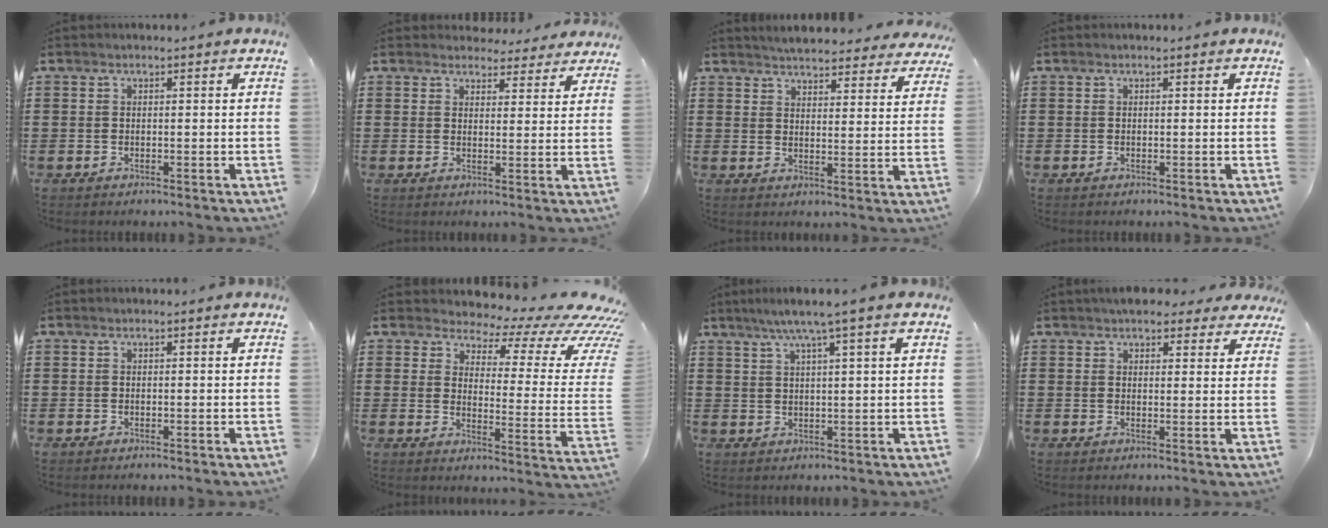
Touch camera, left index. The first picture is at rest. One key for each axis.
{"total": 3.6, "fx": 3.4, "fy": 1.0, "fz": 0.7, "tx": -0.016, "ty": -0.015, "tz": 0.063}
{"total": 4.4, "fx": 4.4, "fy": 0.0, "fz": 0.7, "tx": -0.025, "ty": -0.024, "tz": 0.076}
{"total": 0.0}
{"total": 0.0}
{"total": 5.1, "fx": 3.9, "fy": 1.9, "fz": 2.8, "tx": -0.053, "ty": -0.047, "tz": 0.059}
{"total": 4.6, "fx": 2.8, "fy": -0.7, "fz": 3.6, "tx": -0.077, "ty": -0.004, "tz": 0.046}
{"total": 4.2, "fx": 3.6, "fy": 1.5, "fz": 1.6, "tx": -0.034, "ty": -0.006, "tz": 0.066}